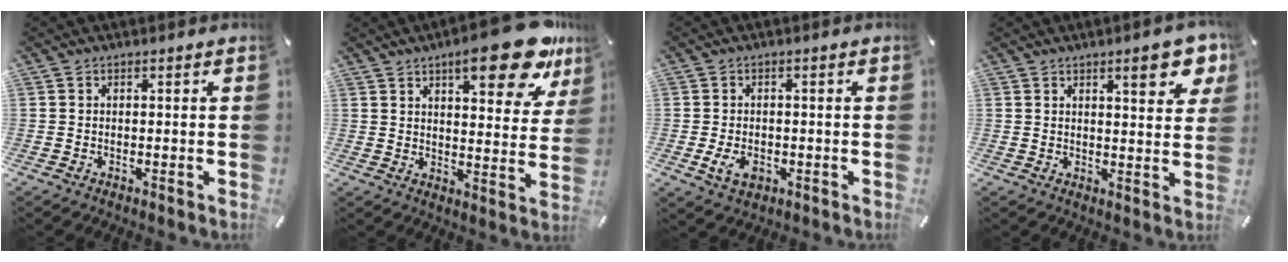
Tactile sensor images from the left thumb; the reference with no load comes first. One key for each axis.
{"total": 18.4, "fx": 11.3, "fy": 6.0, "fz": 13.2, "tx": -0.180, "ty": -0.065, "tz": 0.176}
{"total": 4.4, "fx": -1.2, "fy": 3.0, "fz": 3.0, "tx": -0.064, "ty": -0.003, "tz": -0.026}
{"total": 9.6, "fx": 5.2, "fy": 2.9, "fz": 7.5, "tx": -0.095, "ty": -0.022, "tz": 0.081}